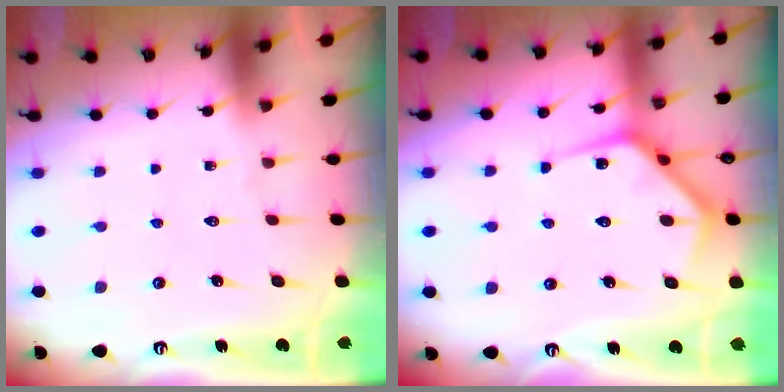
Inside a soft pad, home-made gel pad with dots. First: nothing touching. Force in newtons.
{"total": 9.8, "press": 9.8, "slide": 0.5}